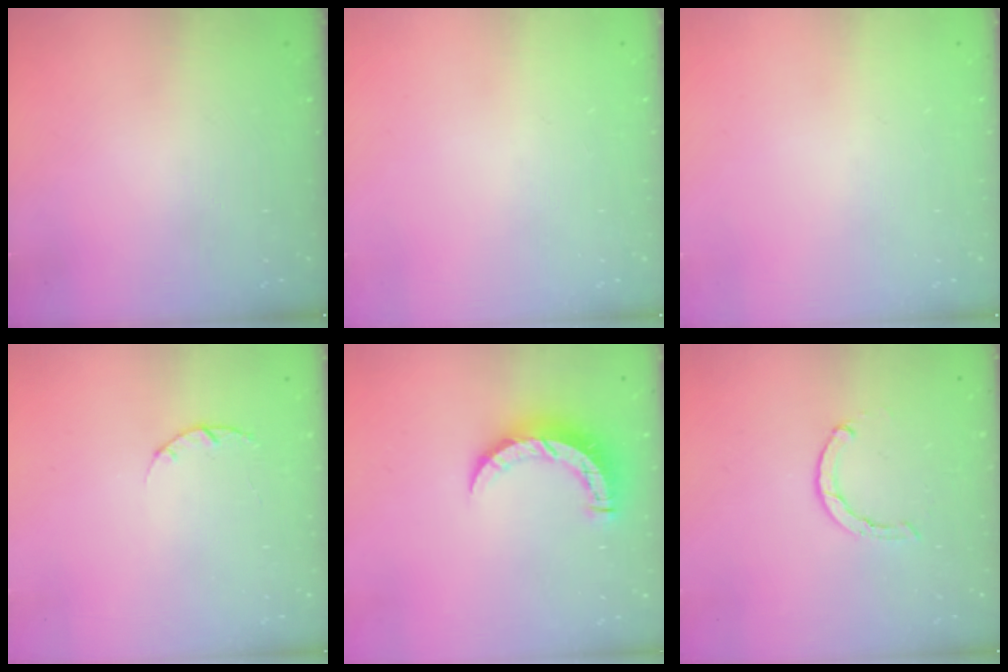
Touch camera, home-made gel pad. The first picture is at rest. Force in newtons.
{"total": 0.0}
{"total": 0.0}
{"total": 2.0, "press": 1.9, "slide": 0.4}
{"total": 10.2, "press": 10.1, "slide": 1.0}
{"total": 1.5, "press": 1.5, "slide": 0.2}